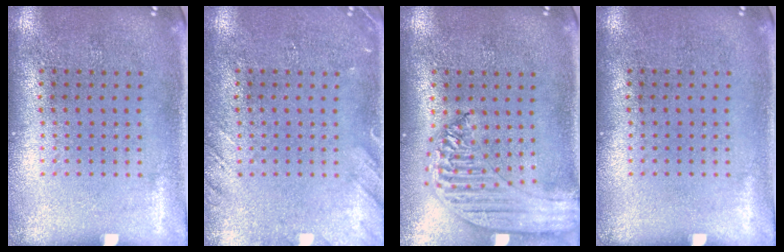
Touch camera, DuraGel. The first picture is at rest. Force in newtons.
{"total": 1.8, "press": 1.8, "slide": 0.1}
{"total": 1.7, "press": 1.7, "slide": 0.5}
{"total": 0.0}